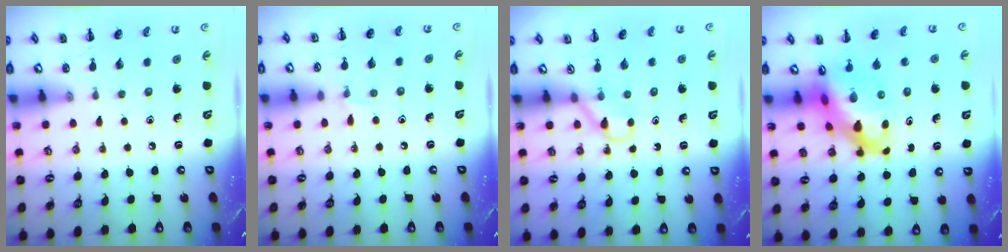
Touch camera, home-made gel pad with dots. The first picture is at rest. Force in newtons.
{"total": 3.5, "press": 3.3, "slide": 1.2}
{"total": 2.6, "press": 2.4, "slide": 0.9}
{"total": 9.7, "press": 9.3, "slide": 2.8}